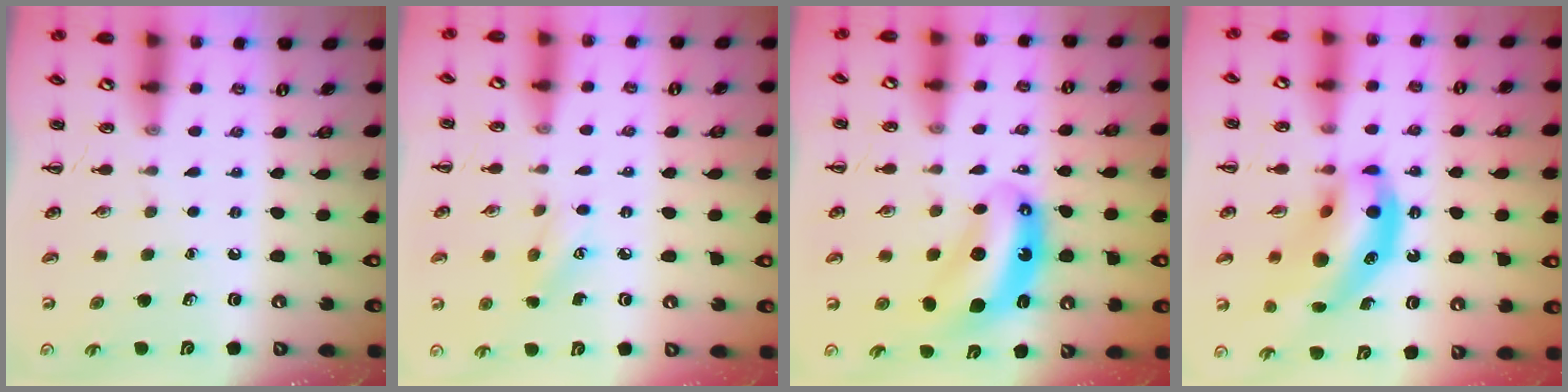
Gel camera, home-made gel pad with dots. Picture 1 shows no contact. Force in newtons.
{"total": 6.0, "press": 5.8, "slide": 1.3}
{"total": 7.6, "press": 7.3, "slide": 2.0}
{"total": 15.5, "press": 15.1, "slide": 3.8}